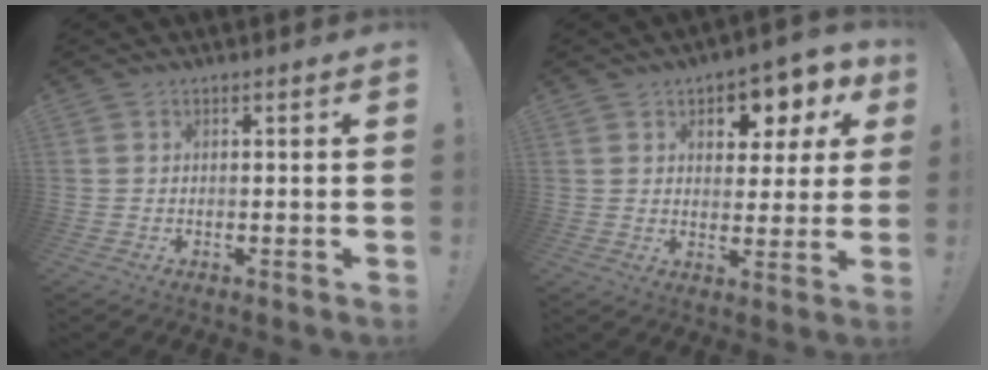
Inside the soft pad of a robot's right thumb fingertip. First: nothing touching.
{"total": 7.4, "force": [4.0, 5.1, 3.6], "torque": [-0.033, -0.033, 0.071]}